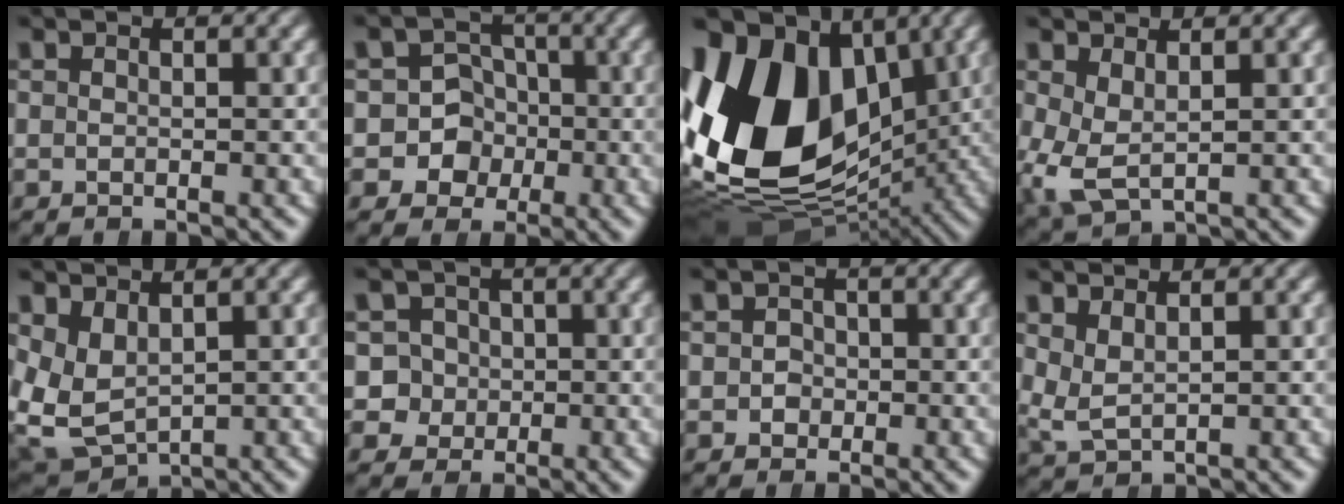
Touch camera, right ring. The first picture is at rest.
{"total": 9.7, "force": [-2.0, 9.1, 2.6], "torque": [-0.083, -0.039, -0.032]}
{"total": 22.2, "force": [0.3, 16.1, 15.3], "torque": [-0.305, -0.050, 0.028]}
{"total": 3.9, "force": [-0.4, 3.0, 2.5], "torque": [-0.084, -0.038, 0.015]}
{"total": 8.0, "force": [-0.4, 7.1, 3.7], "torque": [-0.135, -0.054, 0.014]}
{"total": 8.4, "force": [-0.9, 8.0, 2.4], "torque": [-0.086, -0.034, -0.011]}
{"total": 1.4, "force": [-0.5, 1.3, -0.1], "torque": [0.004, -0.004, -0.009]}
{"total": 2.7, "force": [1.1, 2.0, 1.4], "torque": [-0.057, -0.020, 0.032]}